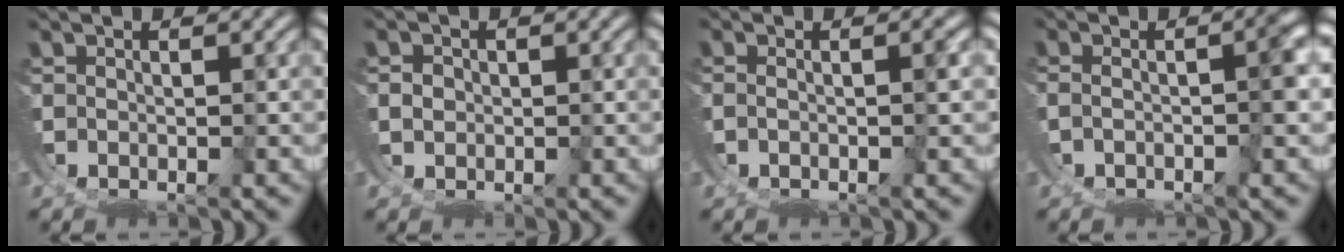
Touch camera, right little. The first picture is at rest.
{"total": 0.8, "force": [0.6, 0.5, 0.0], "torque": [-0.005, -0.002, 0.014]}
{"total": 1.6, "force": [-0.4, 0.2, 1.5], "torque": [-0.019, 0.000, -0.005]}
{"total": 4.2, "force": [-1.0, 1.5, 3.8], "torque": [-0.047, -0.005, -0.011]}